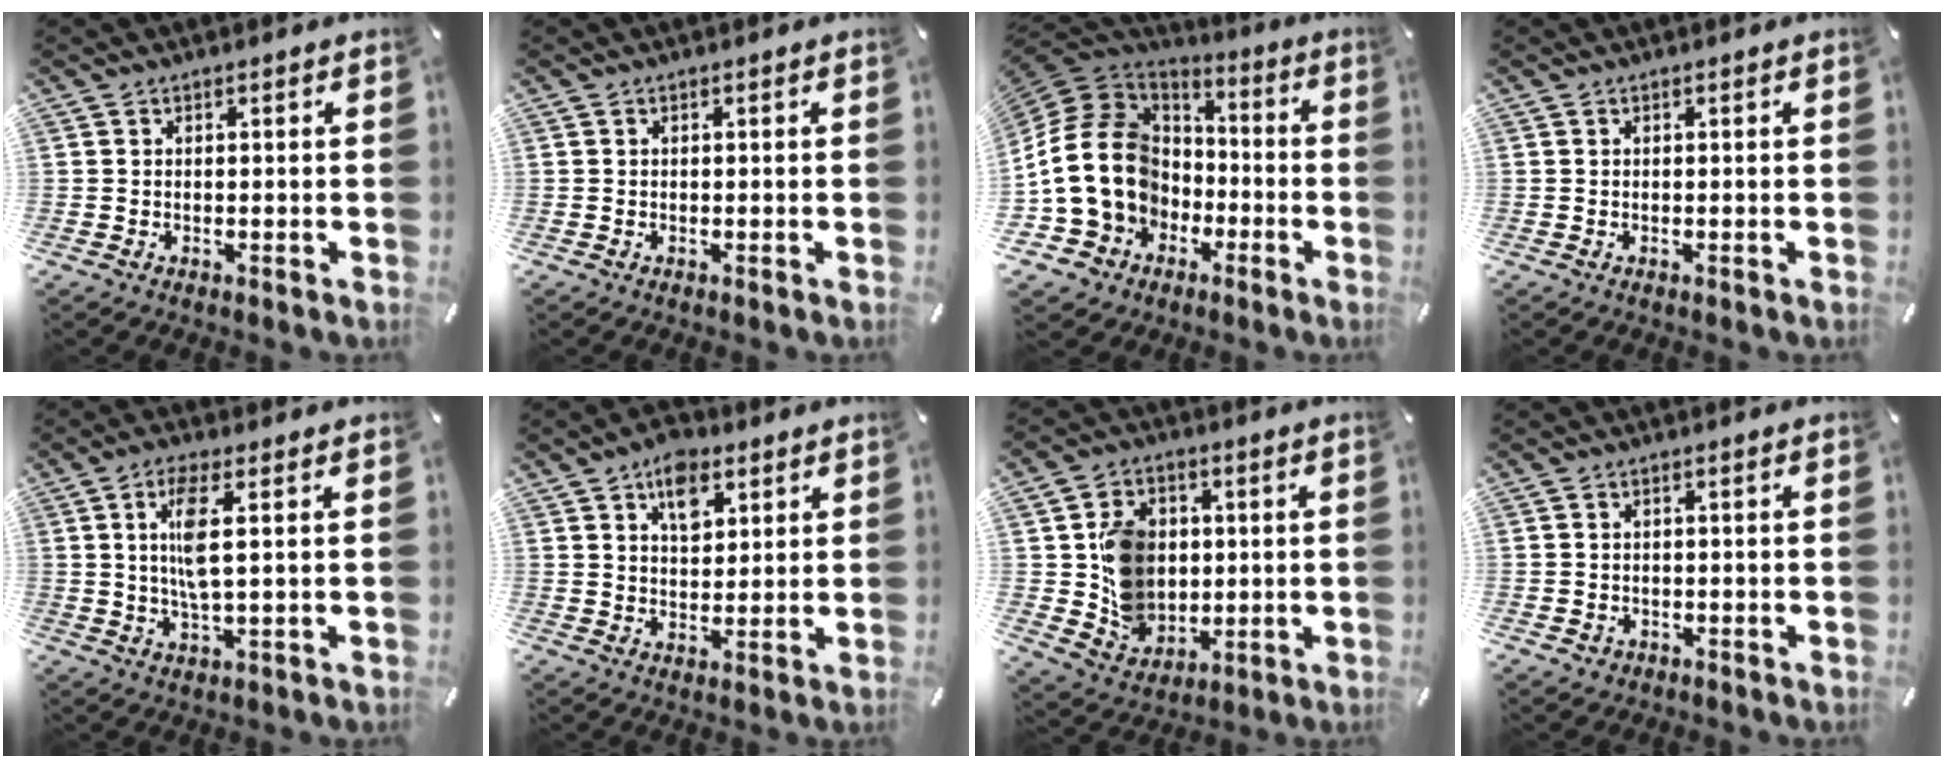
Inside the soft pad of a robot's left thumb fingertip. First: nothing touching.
{"total": 0.0}
{"total": 20.7, "force": [-2.4, 17.5, 10.8], "torque": [-0.232, 0.014, -0.027]}
{"total": 0.0}
{"total": 7.9, "force": [1.6, 2.0, 7.5], "torque": [-0.169, -0.005, 0.019]}
{"total": 8.0, "force": [4.3, 5.1, 4.4], "torque": [-0.054, -0.015, 0.071]}
{"total": 11.2, "force": [1.7, 10.0, 4.7], "torque": [-0.097, 0.005, 0.044]}
{"total": 1.5, "force": [-0.3, 1.4, 0.5], "torque": [-0.011, 0.005, -0.009]}